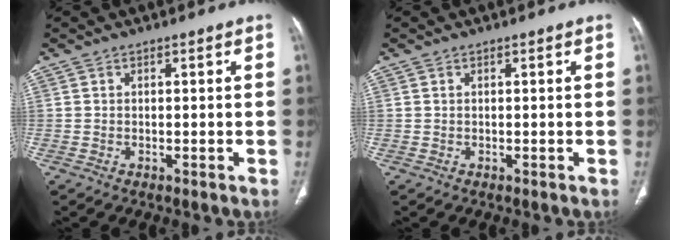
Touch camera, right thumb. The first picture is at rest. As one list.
[{"total": 0.0}]